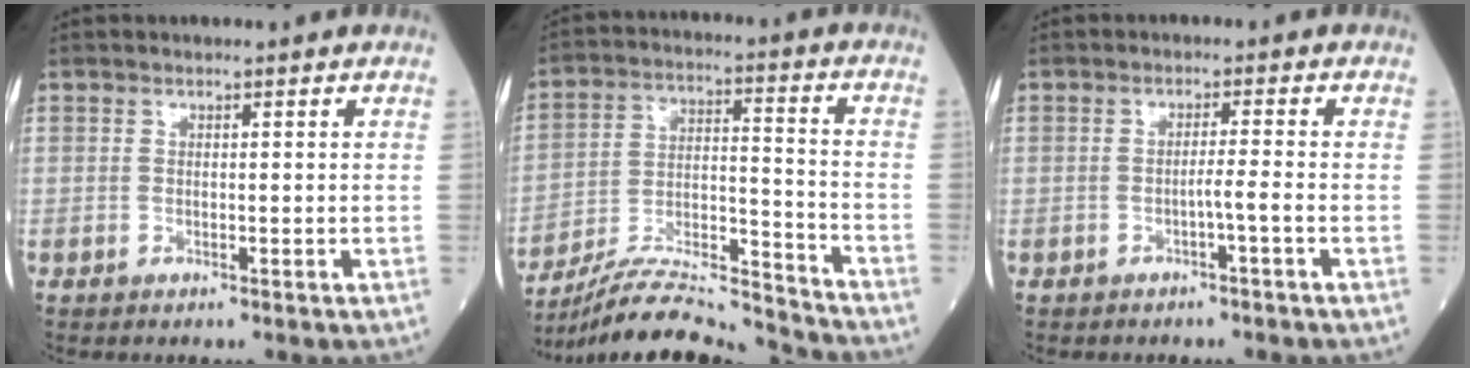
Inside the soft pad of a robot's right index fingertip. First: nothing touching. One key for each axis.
{"total": 16.3, "fx": -15.9, "fy": -0.6, "fz": 3.8, "tx": -0.070, "ty": 0.020, "tz": -0.268}
{"total": 1.9, "fx": -1.1, "fy": -0.6, "fz": 1.5, "tx": -0.022, "ty": 0.001, "tz": -0.022}